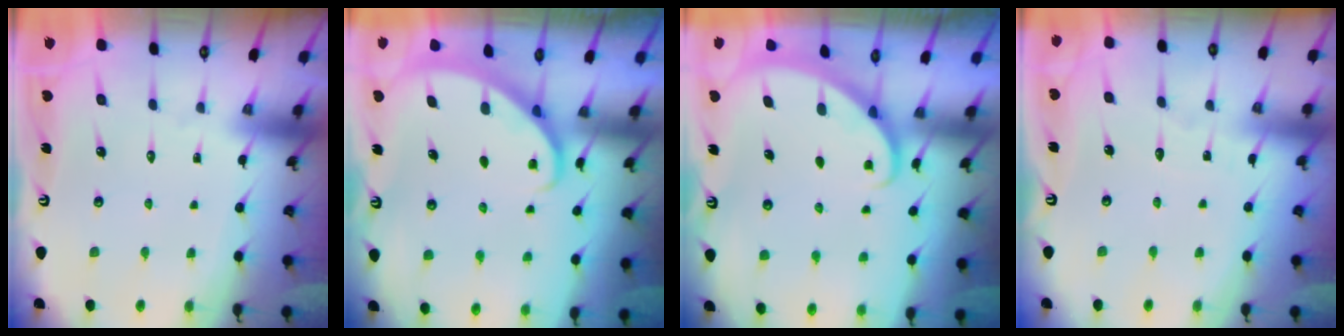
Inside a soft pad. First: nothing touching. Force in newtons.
{"total": 2.1, "press": 2.1, "slide": 0.1}
{"total": 1.9, "press": 1.9, "slide": 0.1}
{"total": 2.9, "press": 2.9, "slide": 0.3}